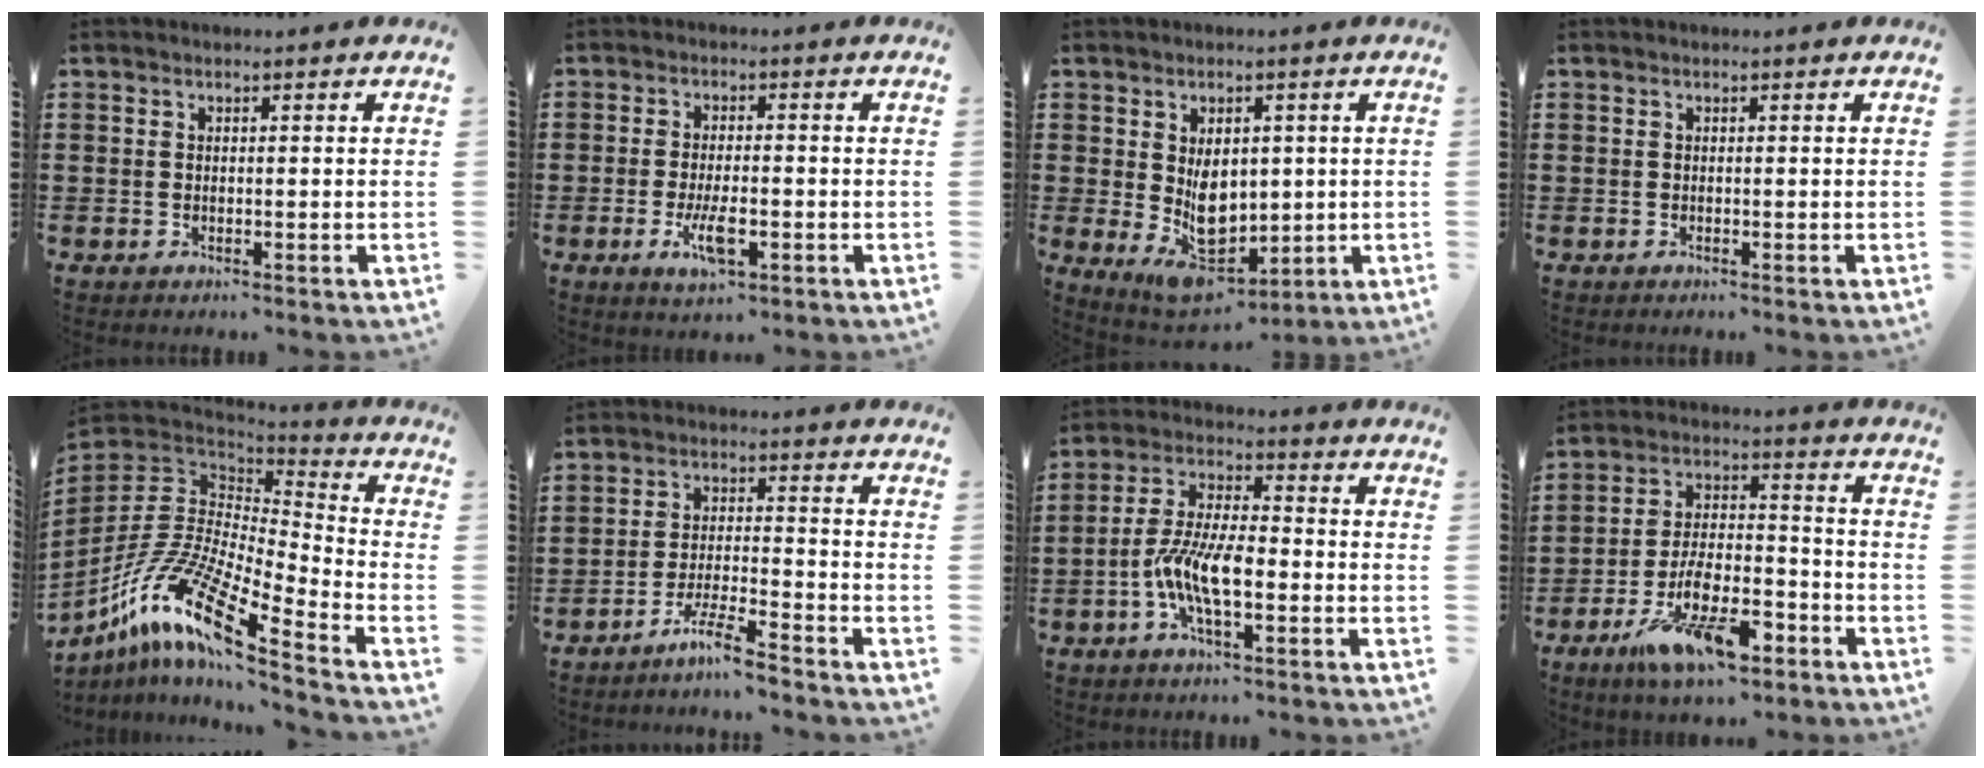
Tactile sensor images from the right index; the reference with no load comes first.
{"total": 5.6, "force": [-2.0, 2.0, 4.8], "torque": [-0.092, -0.008, -0.038]}
{"total": 7.7, "force": [-0.8, 5.3, 5.6], "torque": [-0.086, 0.003, -0.010]}
{"total": 0.0}
{"total": 14.8, "force": [-9.8, 3.7, 10.5], "torque": [-0.236, 0.001, -0.197]}
{"total": 5.8, "force": [-5.1, -0.1, 2.8], "torque": [-0.069, -0.009, -0.101]}
{"total": 8.9, "force": [-2.8, 3.0, 7.9], "torque": [-0.178, -0.009, -0.059]}
{"total": 12.5, "force": [-7.7, 4.6, 8.7], "torque": [-0.164, 0.021, -0.140]}